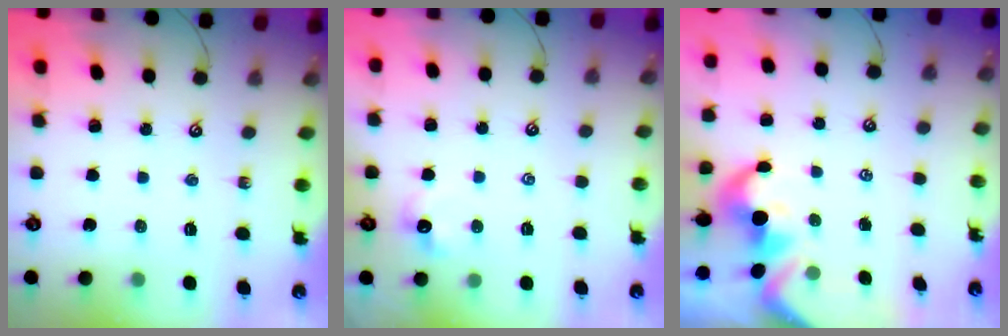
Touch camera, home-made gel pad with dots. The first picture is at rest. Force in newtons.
{"total": 0.0}
{"total": 1.7, "press": 1.4, "slide": 1.0}